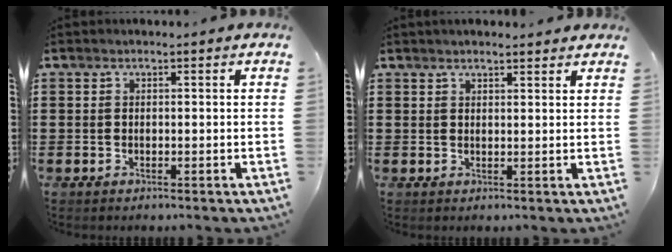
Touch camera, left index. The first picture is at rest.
{"total": 1.6, "force": [1.5, 0.1, 0.5], "torque": [-0.012, 0.002, 0.028]}